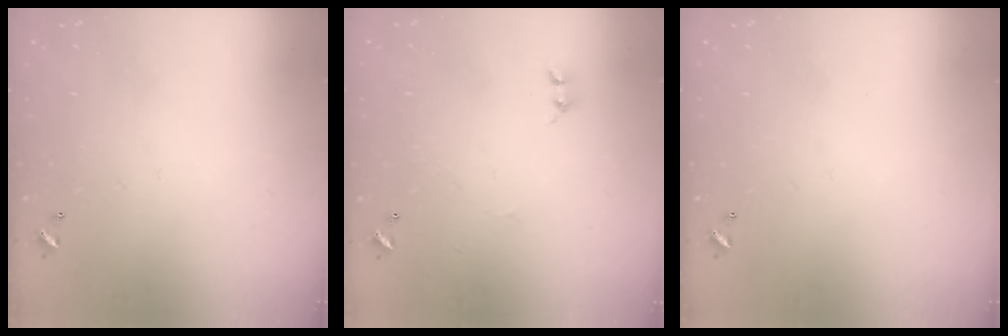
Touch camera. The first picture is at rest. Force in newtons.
{"total": 1.7, "press": 1.6, "slide": 0.5}
{"total": 0.0}